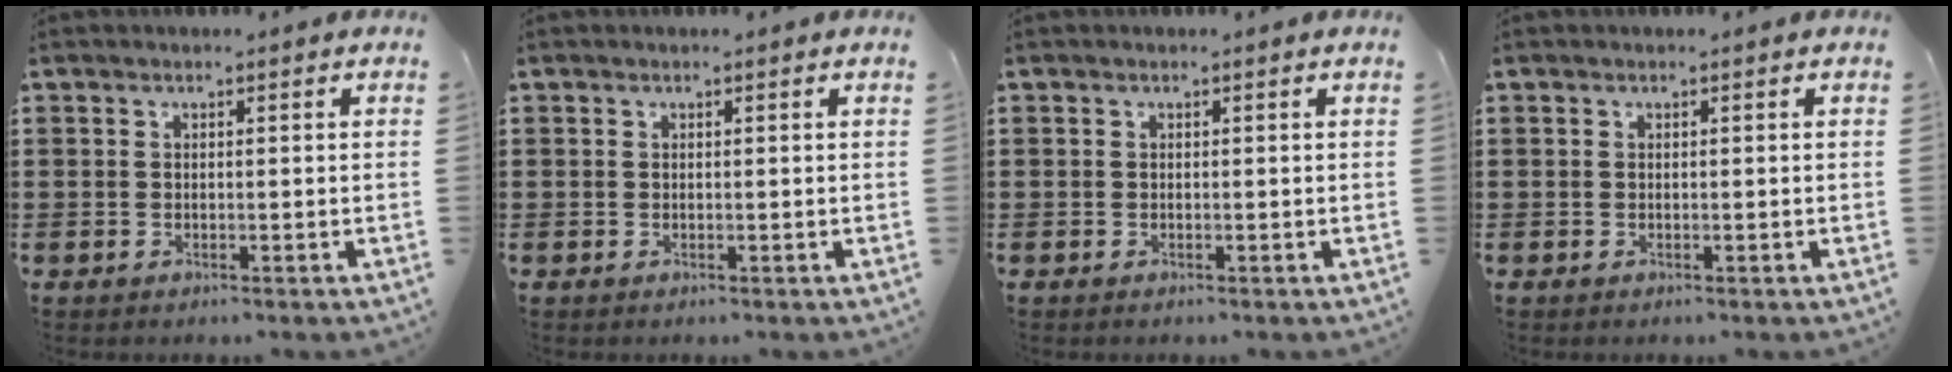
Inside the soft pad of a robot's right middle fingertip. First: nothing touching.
{"total": 0.0}
{"total": 0.0}
{"total": 0.0}